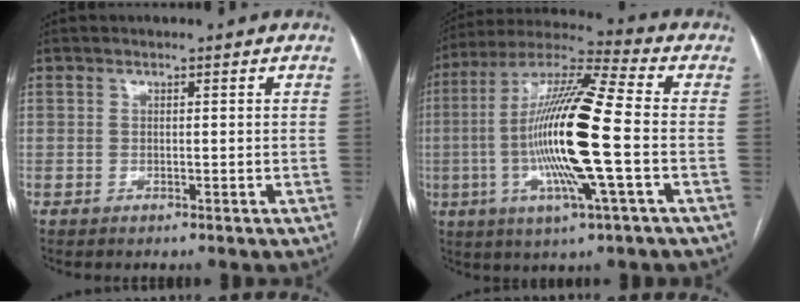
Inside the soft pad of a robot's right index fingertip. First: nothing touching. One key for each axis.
{"total": 18.6, "fx": -2.6, "fy": 0.5, "fz": 18.4, "tx": -0.364, "ty": -0.005, "tz": -0.059}